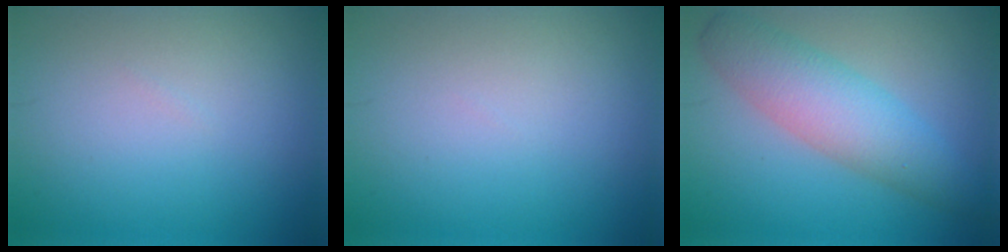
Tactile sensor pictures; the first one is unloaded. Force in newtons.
{"total": 0.0}
{"total": 5.8, "press": 5.8, "slide": 0.1}